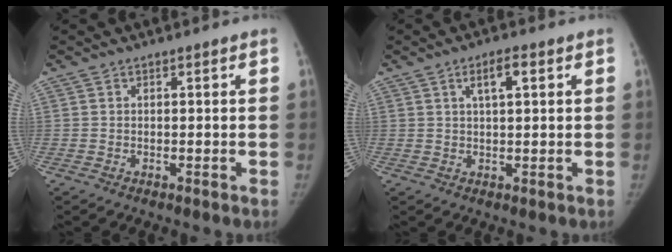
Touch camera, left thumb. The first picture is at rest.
{"total": 4.1, "force": [1.6, 1.3, 3.5], "torque": [-0.057, 0.005, 0.028]}